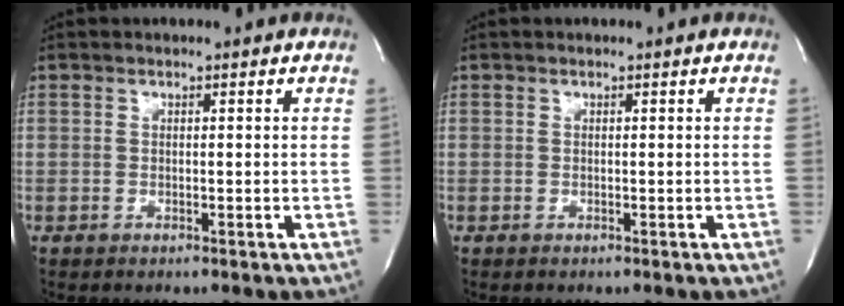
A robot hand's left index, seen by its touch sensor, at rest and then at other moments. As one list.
[{"total": 0.0}]